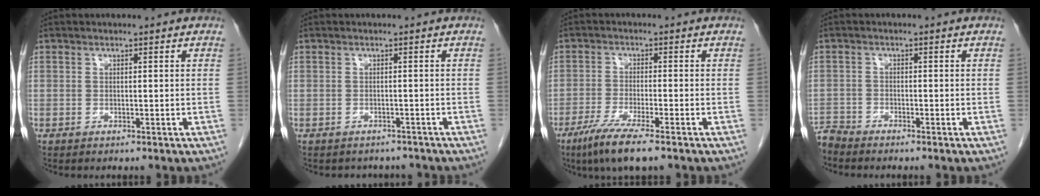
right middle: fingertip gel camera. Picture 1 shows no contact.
{"total": 4.3, "force": [-3.8, 1.9, 0.2], "torque": [-0.001, 0.006, -0.045]}
{"total": 7.6, "force": [-5.2, 0.3, 5.6], "torque": [-0.104, -0.021, -0.090]}
{"total": 2.8, "force": [-2.8, 0.0, -0.2], "torque": [0.011, -0.010, -0.054]}